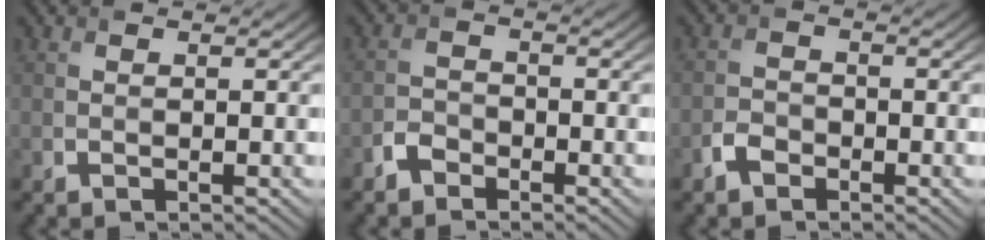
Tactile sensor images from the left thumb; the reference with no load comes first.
{"total": 2.4, "force": [-1.9, 1.4, 0.6], "torque": [-0.011, 0.004, -0.047]}
{"total": 2.4, "force": [-1.7, 1.4, 0.9], "torque": [-0.018, 0.003, -0.040]}